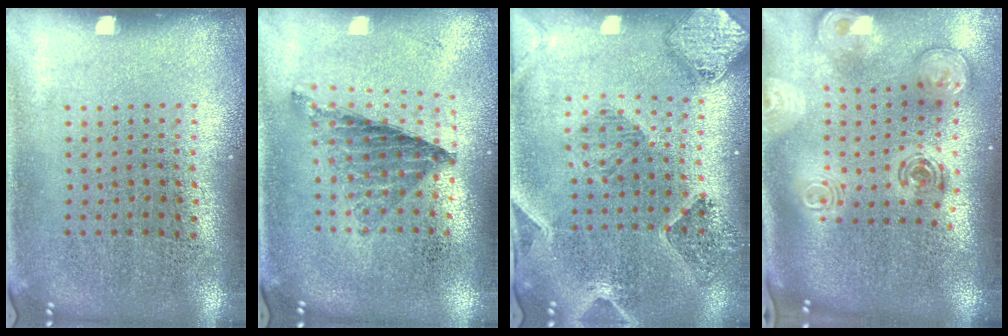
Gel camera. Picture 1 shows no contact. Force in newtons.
{"total": 0.7, "press": 0.7, "slide": 0.1}
{"total": 1.4, "press": 1.4, "slide": 0.4}
{"total": 2.8, "press": 2.0, "slide": 2.0}